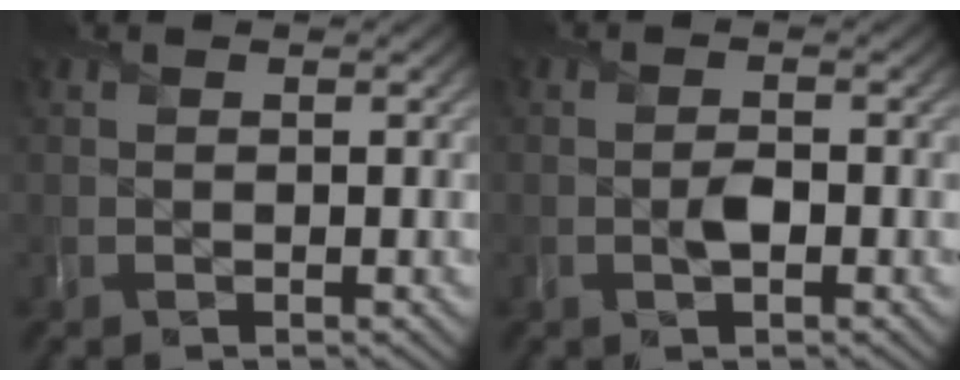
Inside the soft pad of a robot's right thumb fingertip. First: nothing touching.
{"total": 1.7, "force": [-0.5, 0.9, 1.3], "torque": [-0.023, 0.000, -0.010]}